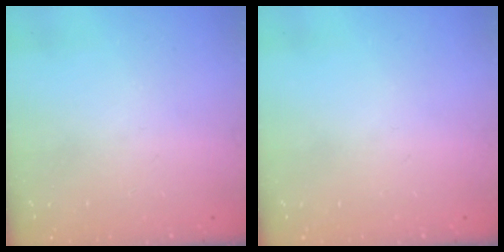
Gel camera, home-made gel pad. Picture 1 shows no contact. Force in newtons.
{"total": 0.0}